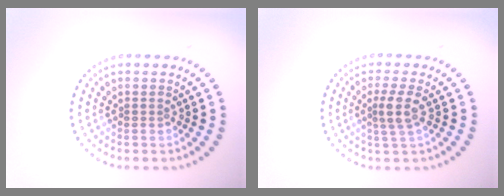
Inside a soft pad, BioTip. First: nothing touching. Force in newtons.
{"total": 2.4, "press": 1.9, "slide": 1.4}